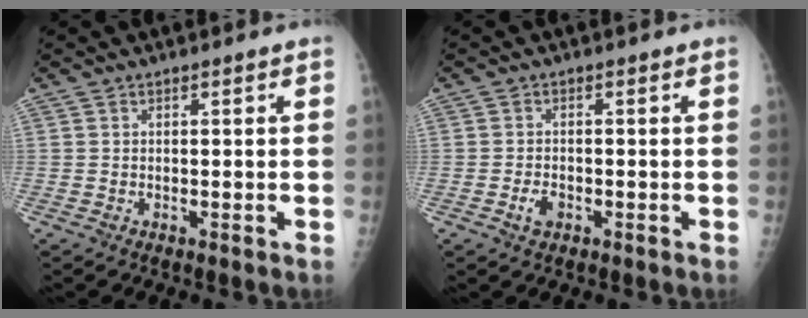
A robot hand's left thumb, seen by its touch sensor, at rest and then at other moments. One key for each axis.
{"total": 2.4, "fx": -1.0, "fy": 1.6, "fz": 1.5, "tx": -0.023, "ty": 0.003, "tz": -0.017}